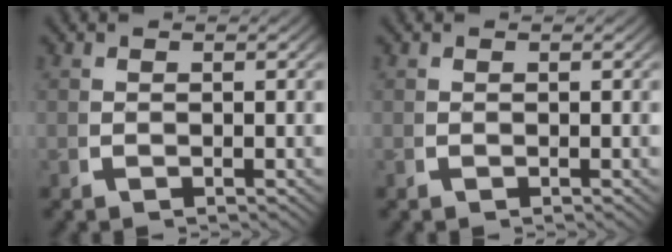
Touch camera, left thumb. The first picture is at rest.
{"total": 0.0}